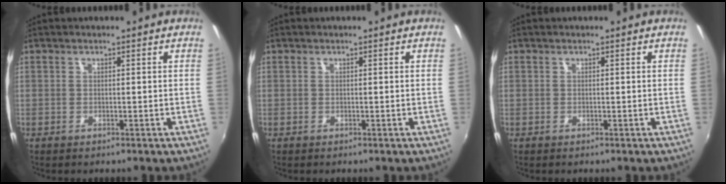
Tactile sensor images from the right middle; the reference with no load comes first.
{"total": 0.0}
{"total": 0.0}